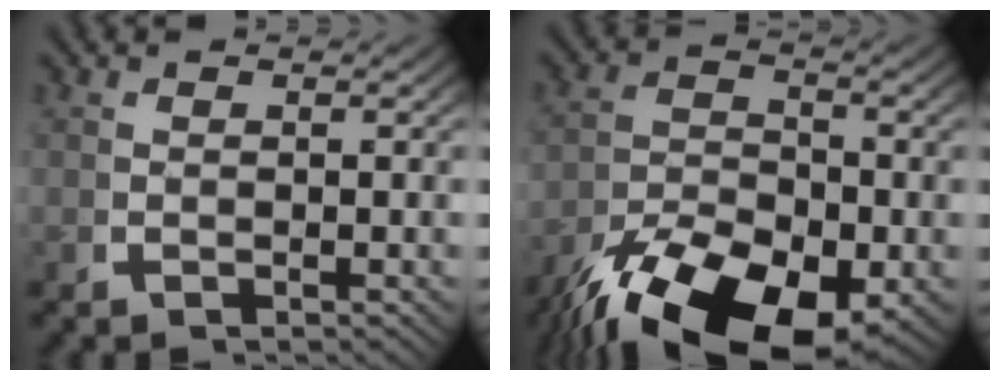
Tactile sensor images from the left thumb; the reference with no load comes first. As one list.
[{"total": 11.4, "force": [-6.2, 6.1, 7.4], "torque": [-0.123, -0.040, -0.085]}]